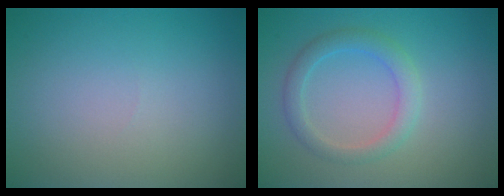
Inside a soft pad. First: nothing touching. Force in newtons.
{"total": 2.6, "press": 2.6, "slide": 0.4}